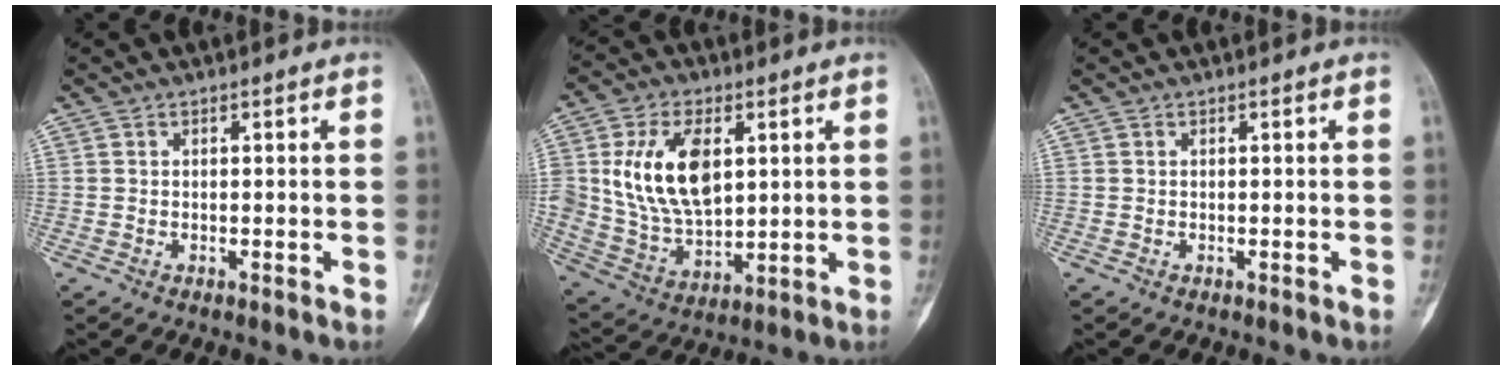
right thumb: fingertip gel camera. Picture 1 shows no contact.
{"total": 16.6, "force": [3.7, 9.9, 12.7], "torque": [-0.216, -0.010, 0.080]}
{"total": 0.0}